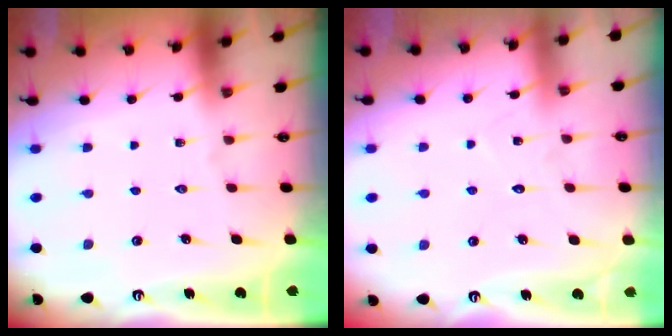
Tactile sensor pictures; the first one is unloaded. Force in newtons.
{"total": 5.2, "press": 5.2, "slide": 0.6}